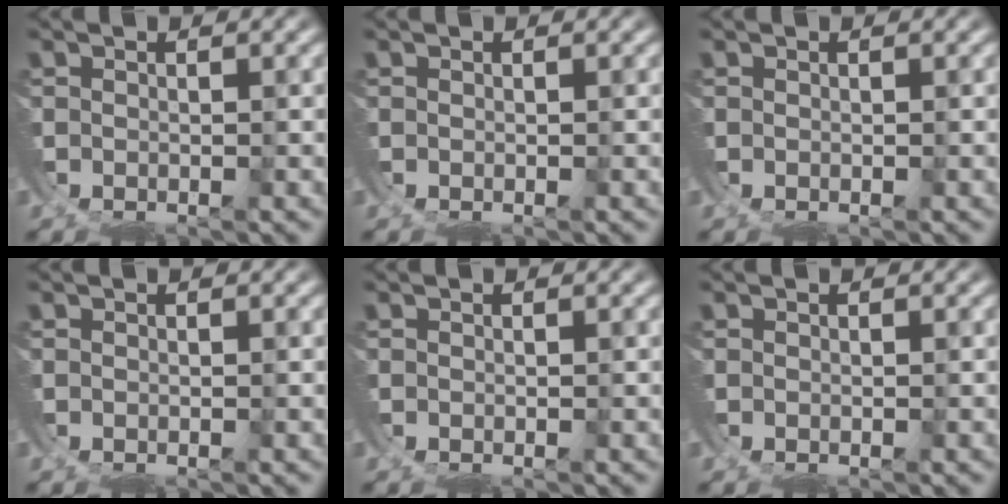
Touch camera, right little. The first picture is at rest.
{"total": 0.0}
{"total": 0.0}
{"total": 0.0}
{"total": 0.0}
{"total": 0.0}